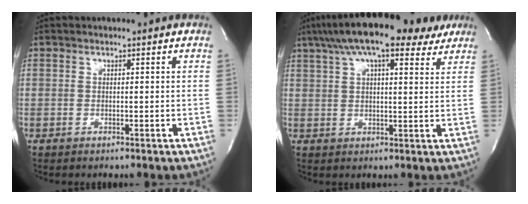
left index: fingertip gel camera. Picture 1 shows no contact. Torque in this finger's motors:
{"motor_torque": [0.59, -0.61, 0.49, 0.19]}